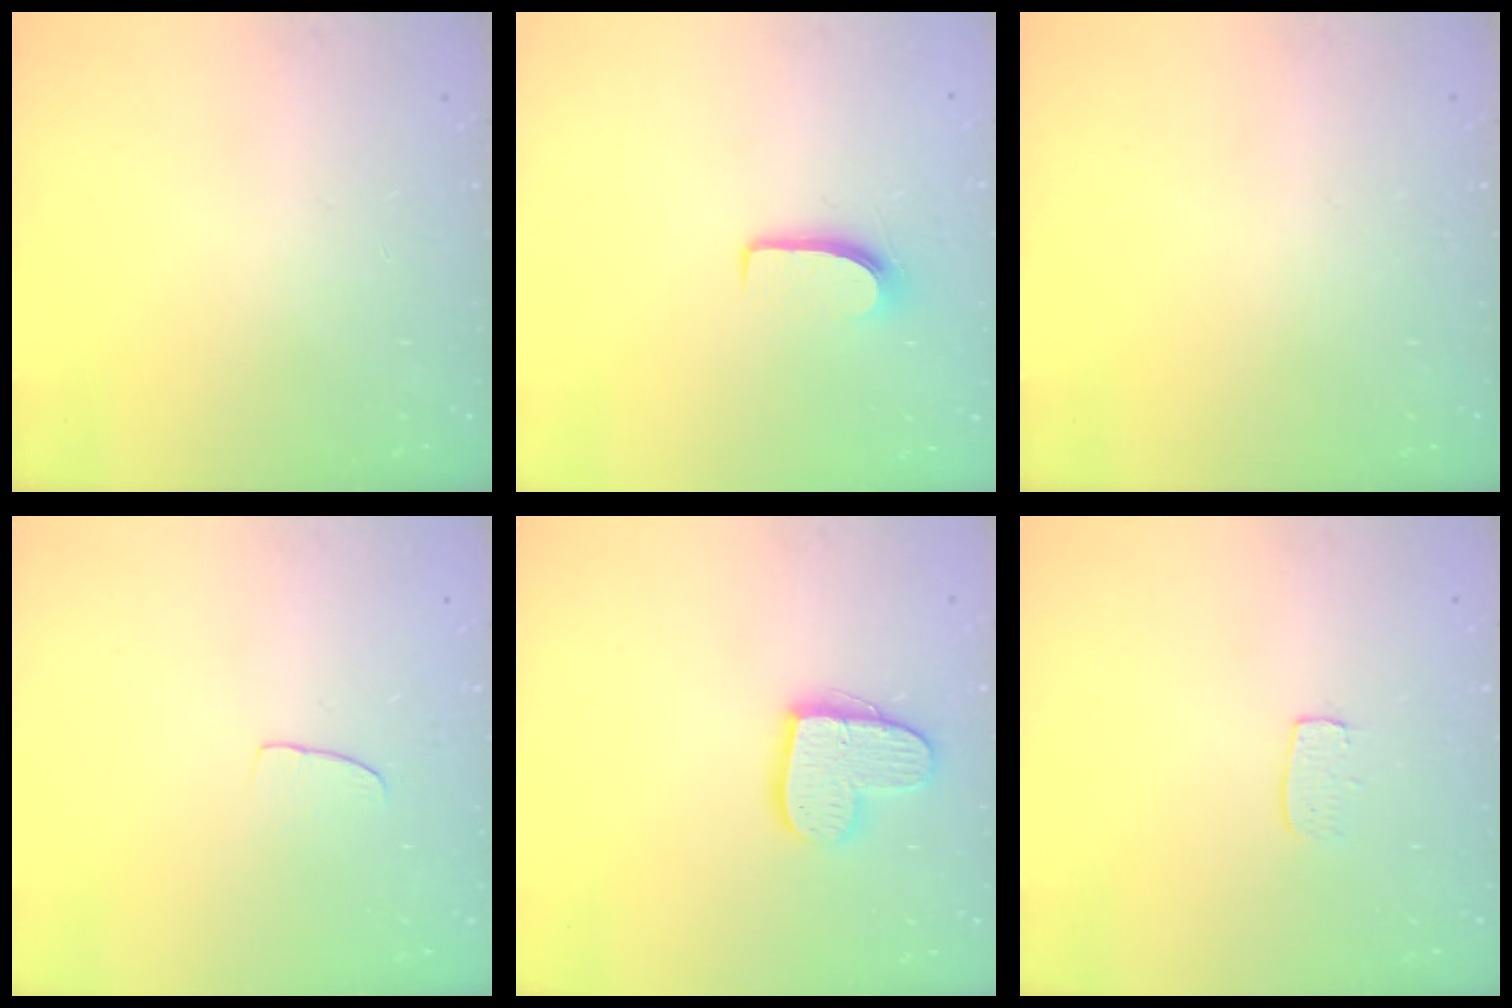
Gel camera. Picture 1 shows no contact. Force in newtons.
{"total": 6.5, "press": 6.4, "slide": 0.6}
{"total": 0.0}
{"total": 4.2, "press": 4.2, "slide": 0.3}
{"total": 13.5, "press": 13.5, "slide": 0.9}
{"total": 5.1, "press": 5.1, "slide": 0.4}